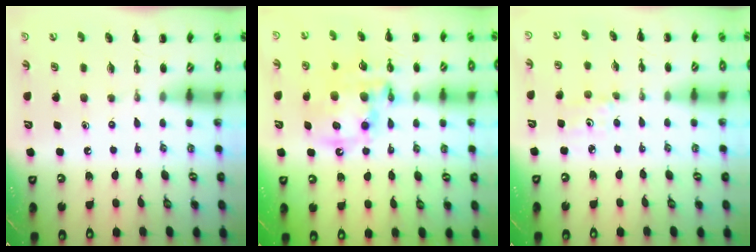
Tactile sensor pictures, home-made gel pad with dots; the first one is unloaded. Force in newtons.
{"total": 15.3, "press": 14.9, "slide": 3.3}
{"total": 3.8, "press": 3.7, "slide": 0.9}